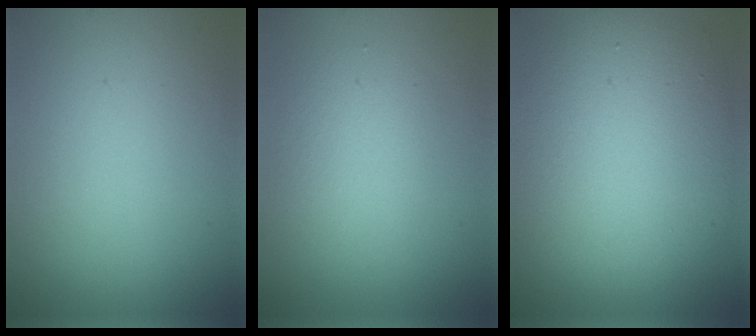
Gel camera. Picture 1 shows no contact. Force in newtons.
{"total": 2.4, "press": 2.4, "slide": 0.2}
{"total": 11.2, "press": 11.2, "slide": 0.4}